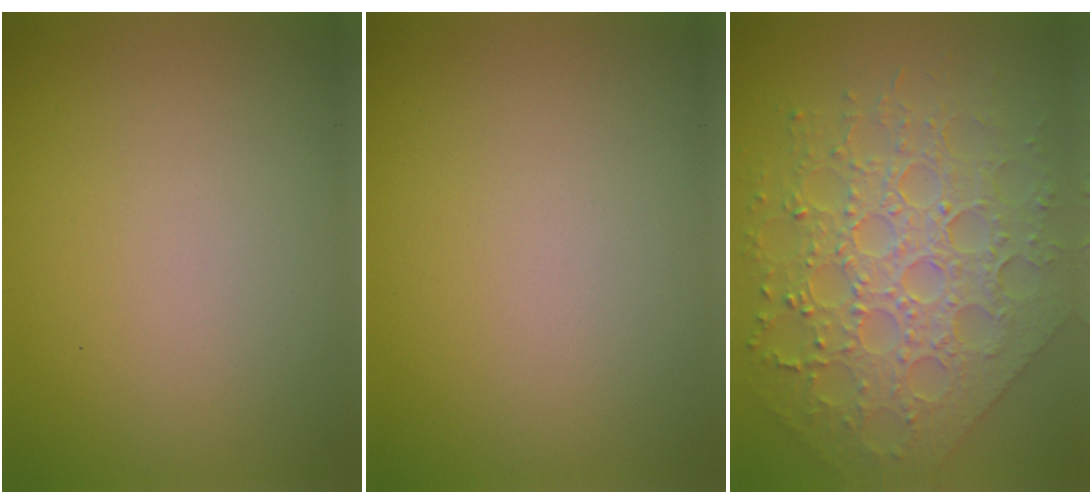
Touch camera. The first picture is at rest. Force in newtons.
{"total": 0.0}
{"total": 6.5, "press": 5.8, "slide": 3.0}